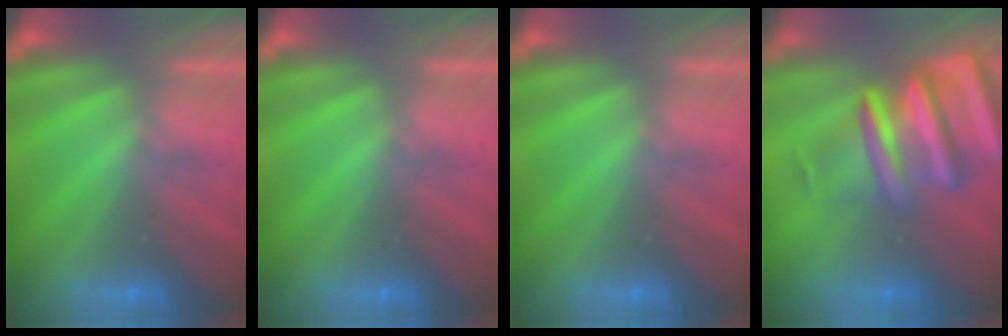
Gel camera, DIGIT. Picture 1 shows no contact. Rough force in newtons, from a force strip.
{"total": 0.0}
{"total": 0.0}
{"total": 8.7}